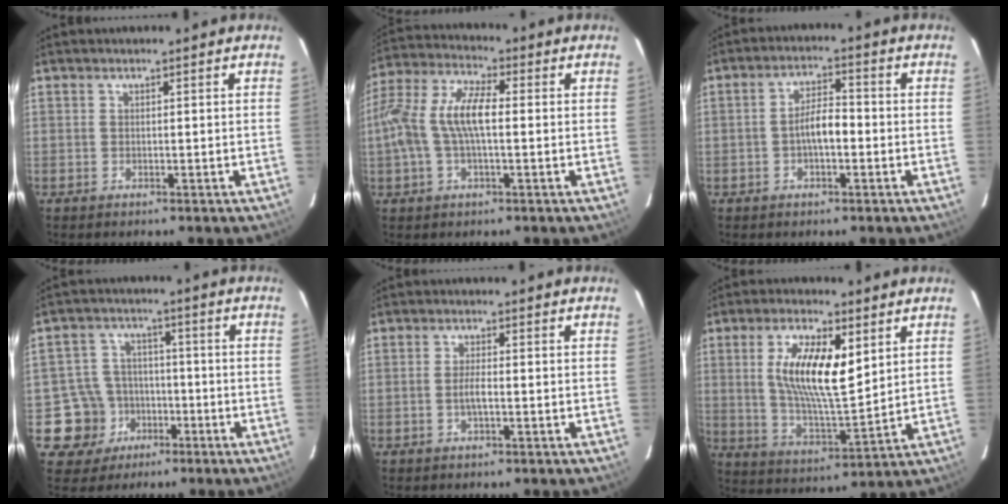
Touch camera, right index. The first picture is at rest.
{"total": 12.0, "force": [-0.4, 4.7, 11.0], "torque": [-0.234, 0.016, -0.011]}
{"total": 4.9, "force": [-1.3, 1.9, 4.3], "torque": [-0.080, 0.012, -0.021]}
{"total": 9.4, "force": [-3.8, 8.6, 0.6], "torque": [-0.038, 0.030, -0.051]}
{"total": 2.5, "force": [-0.7, 0.5, 2.3], "torque": [-0.044, -0.001, -0.014]}
{"total": 13.3, "force": [4.0, 4.4, 11.9], "torque": [-0.225, 0.001, 0.078]}